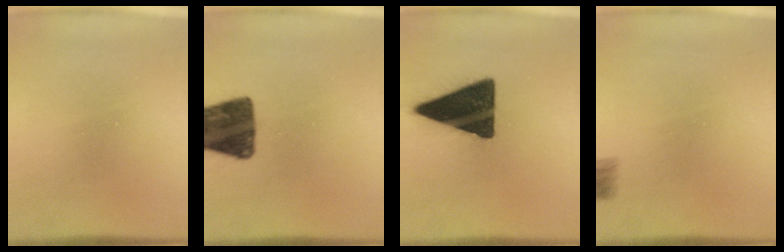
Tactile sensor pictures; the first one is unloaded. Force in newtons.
{"total": 13.4}
{"total": 17.3}
{"total": 2.1}